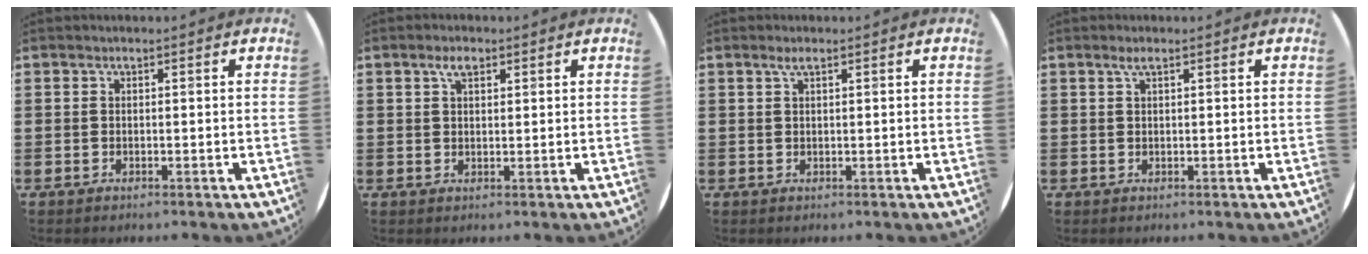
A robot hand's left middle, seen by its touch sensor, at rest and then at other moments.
{"total": 2.4, "force": [1.6, 1.0, 1.5], "torque": [-0.024, 0.003, 0.026]}
{"total": 1.2, "force": [0.6, 0.1, 1.0], "torque": [-0.021, 0.003, 0.010]}
{"total": 1.2, "force": [0.6, 0.1, 1.0], "torque": [-0.021, 0.003, 0.010]}